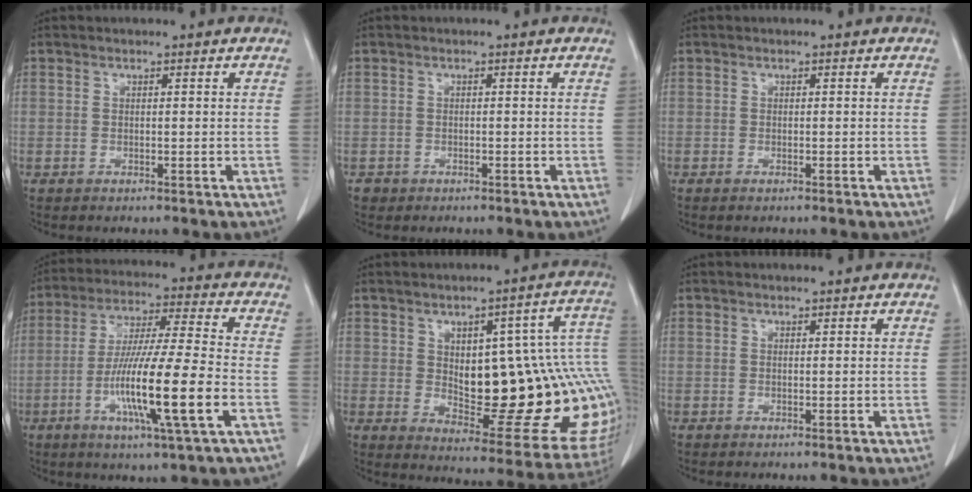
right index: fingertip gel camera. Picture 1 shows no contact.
{"total": 1.4, "force": [-0.8, 1.1, -0.1], "torque": [-0.007, 0.004, -0.014]}
{"total": 0.5, "force": [-0.4, 0.2, 0.3], "torque": [-0.009, -0.001, -0.005]}
{"total": 15.4, "force": [-4.5, -0.1, 14.7], "torque": [-0.278, -0.013, -0.081]}
{"total": 23.7, "force": [0.8, 7.7, 22.4], "torque": [-0.220, 0.029, 0.038]}
{"total": 0.0}